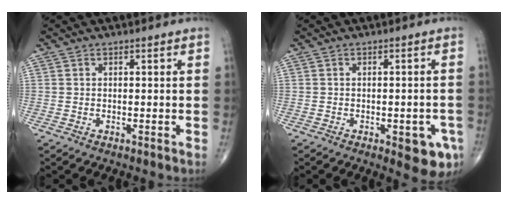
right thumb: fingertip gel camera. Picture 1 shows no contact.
{"total": 6.9, "force": [-2.9, 2.8, 5.7], "torque": [-0.046, 0.004, -0.028]}